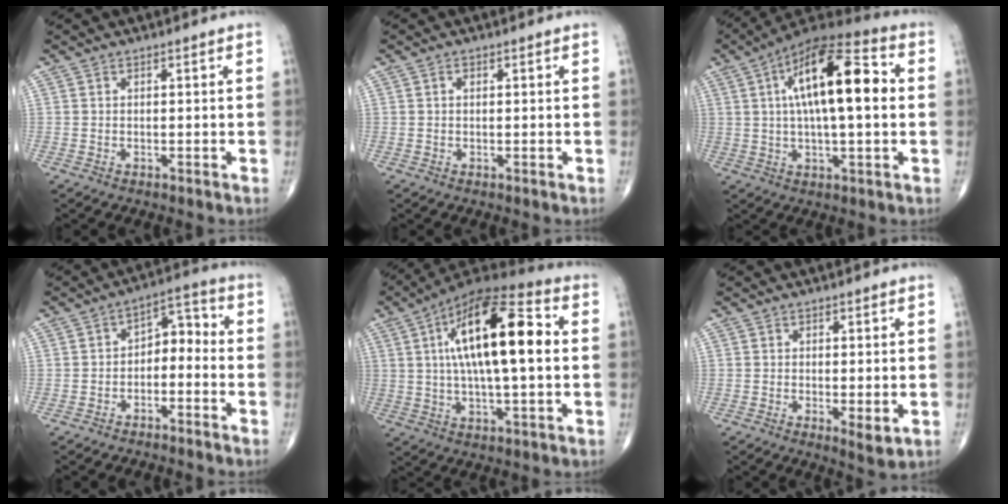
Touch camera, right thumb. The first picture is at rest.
{"total": 0.8, "force": [0.3, 0.5, 0.5], "torque": [-0.010, 0.001, 0.004]}
{"total": 19.5, "force": [3.3, 7.0, 17.8], "torque": [-0.287, 0.025, 0.044]}
{"total": 6.2, "force": [-2.0, 4.0, 4.3], "torque": [-0.040, 0.046, -0.042]}
{"total": 21.5, "force": [3.6, 7.6, 19.7], "torque": [-0.331, 0.021, 0.050]}
{"total": 3.2, "force": [-0.4, 1.0, 3.0], "torque": [-0.048, -0.014, -0.008]}